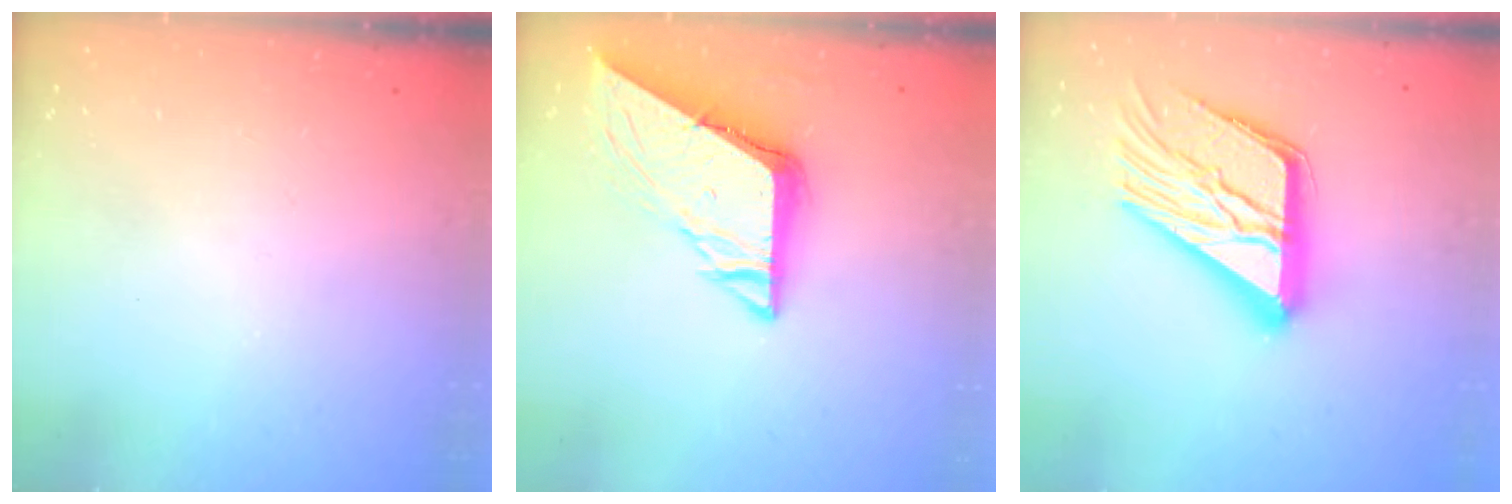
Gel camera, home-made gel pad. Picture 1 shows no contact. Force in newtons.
{"total": 8.9, "press": 8.9, "slide": 1.0}
{"total": 22.8, "press": 22.7, "slide": 2.2}